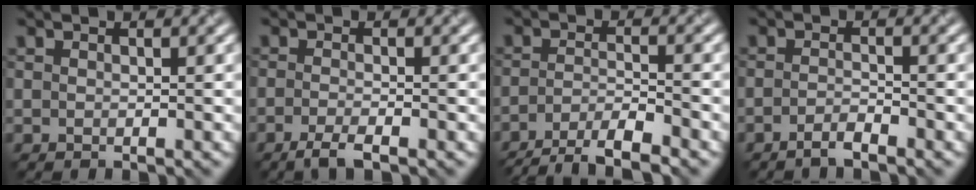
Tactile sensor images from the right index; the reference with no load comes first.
{"total": 2.3, "force": [-1.5, 0.4, 1.7], "torque": [-0.032, -0.004, -0.033]}
{"total": 5.5, "force": [-4.3, 1.2, 3.2], "torque": [-0.048, -0.002, -0.080]}
{"total": 1.6, "force": [-1.2, 0.3, 1.0], "torque": [-0.019, 0.002, -0.026]}